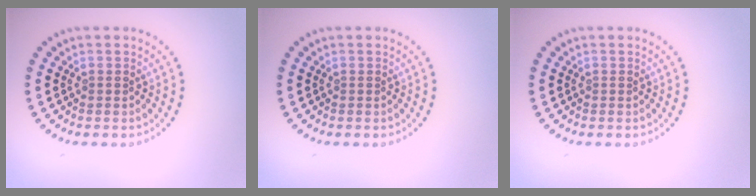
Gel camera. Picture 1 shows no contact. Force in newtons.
{"total": 0.0}
{"total": 0.0}